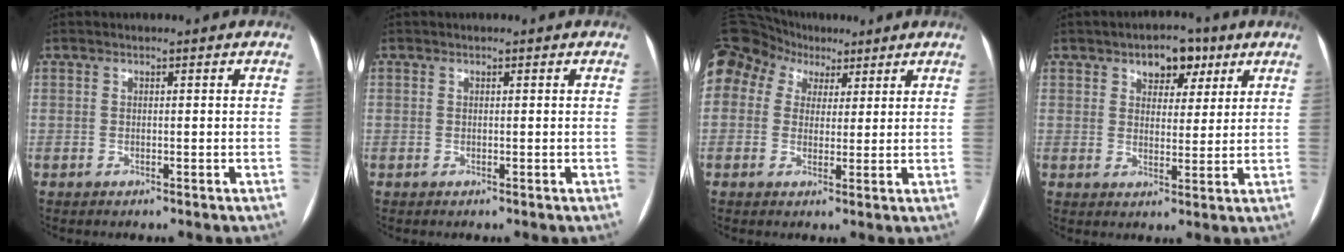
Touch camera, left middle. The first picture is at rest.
{"total": 0.0}
{"total": 23.5, "force": [11.7, 18.2, 9.2], "torque": [-0.302, 0.112, 0.223]}
{"total": 6.2, "force": [3.6, 3.6, 3.6], "torque": [-0.045, 0.015, 0.053]}